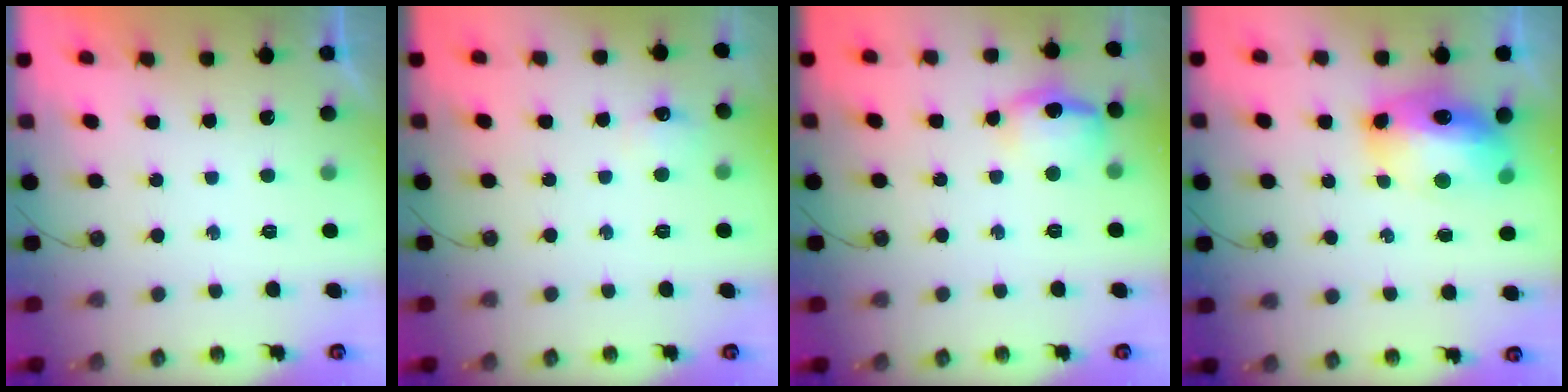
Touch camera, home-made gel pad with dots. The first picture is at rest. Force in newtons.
{"total": 6.1, "press": 6.0, "slide": 0.8}
{"total": 12.0, "press": 11.9, "slide": 1.4}
{"total": 13.8, "press": 13.8, "slide": 1.5}